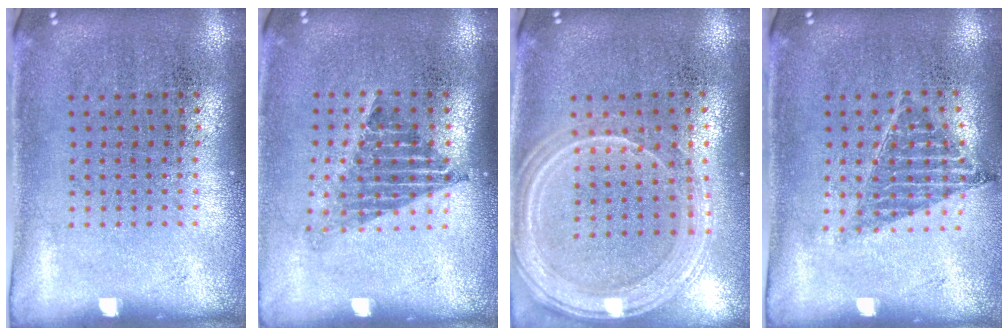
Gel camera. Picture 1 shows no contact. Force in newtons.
{"total": 1.3, "press": 1.0, "slide": 0.9}
{"total": 1.4, "press": 1.4, "slide": 0.2}
{"total": 0.9, "press": 0.9, "slide": 0.2}